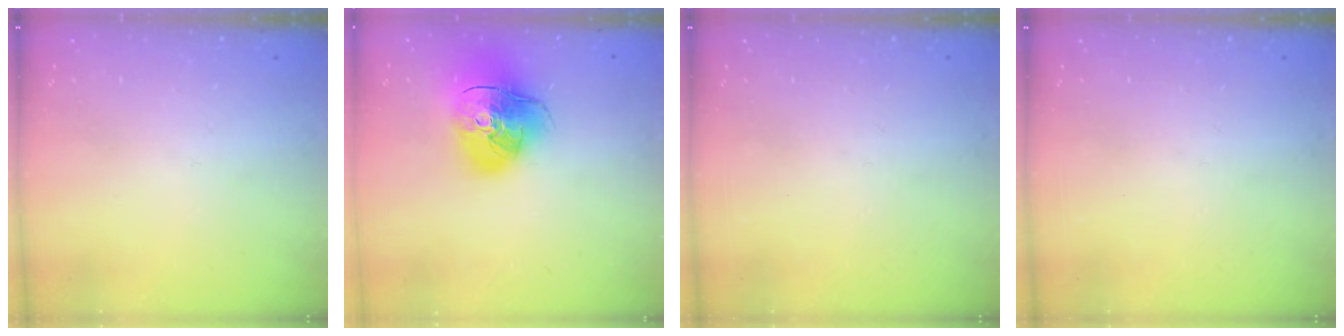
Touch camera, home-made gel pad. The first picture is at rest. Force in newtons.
{"total": 17.9, "press": 17.8, "slide": 2.3}
{"total": 0.0}
{"total": 0.0}